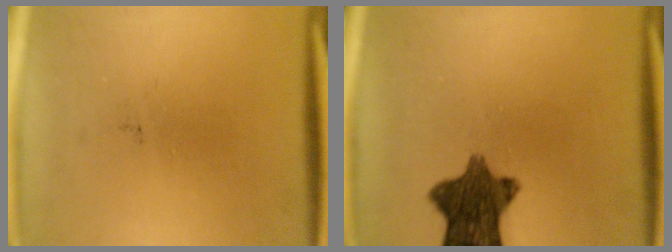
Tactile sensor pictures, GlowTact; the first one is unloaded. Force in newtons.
{"total": 10.2}